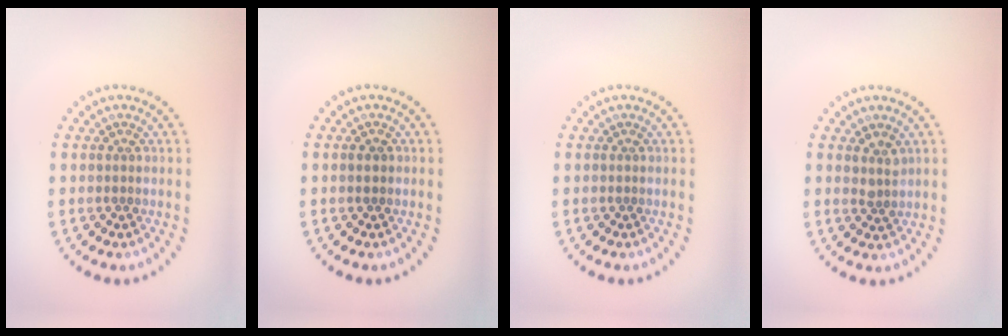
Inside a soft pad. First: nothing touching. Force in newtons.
{"total": 1.0, "press": 1.0, "slide": 0.1}
{"total": 0.0}
{"total": 1.4, "press": 1.1, "slide": 0.8}